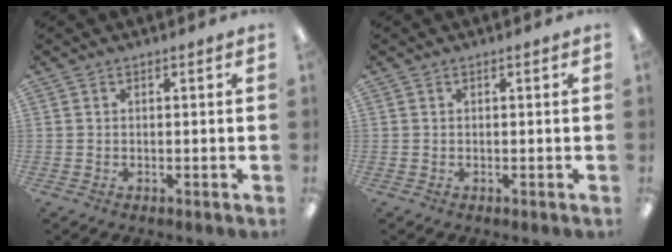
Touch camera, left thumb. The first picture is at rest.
{"total": 0.0}